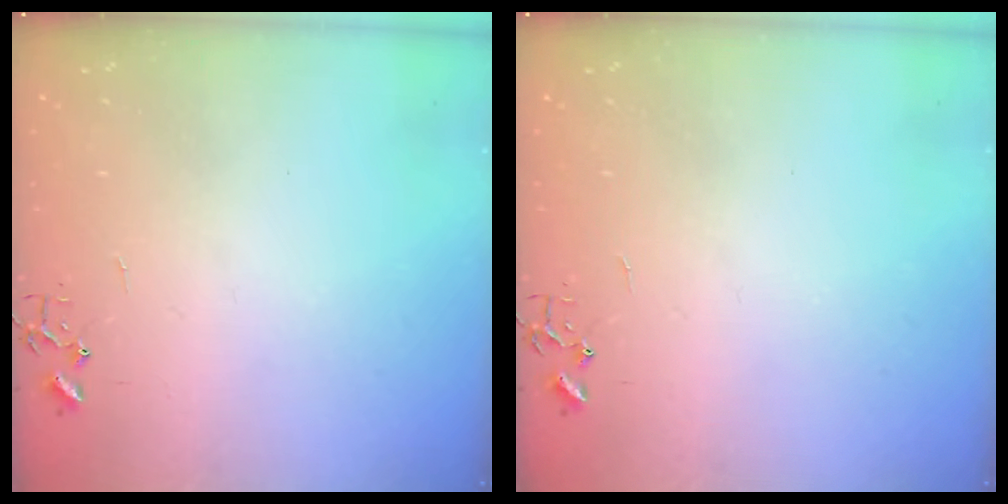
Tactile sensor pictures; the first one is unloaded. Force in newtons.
{"total": 0.0}